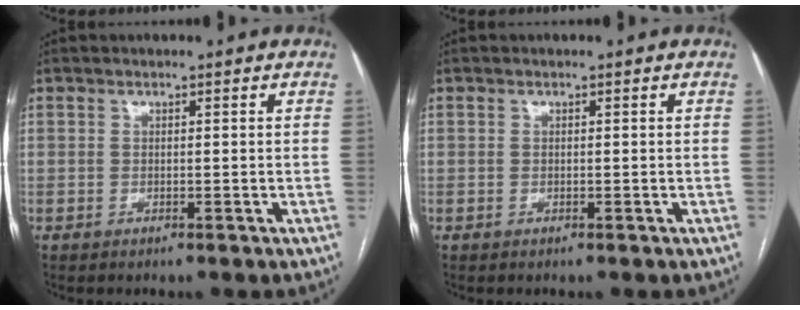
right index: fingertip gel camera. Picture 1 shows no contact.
{"total": 0.0}